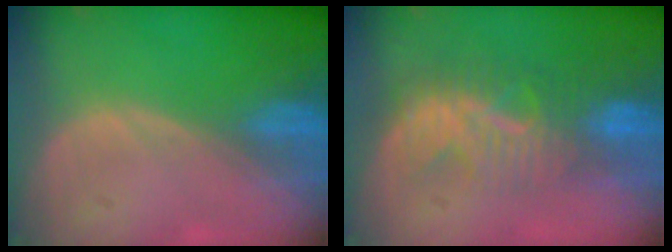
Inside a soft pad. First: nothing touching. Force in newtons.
{"total": 8.3, "press": 8.0, "slide": 2.2}